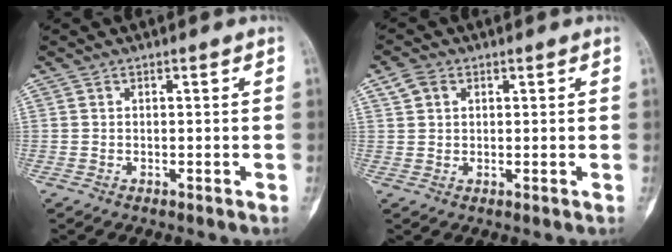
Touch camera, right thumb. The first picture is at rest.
{"total": 3.4, "force": [1.5, 2.5, 1.7], "torque": [-0.027, 0.003, 0.032]}